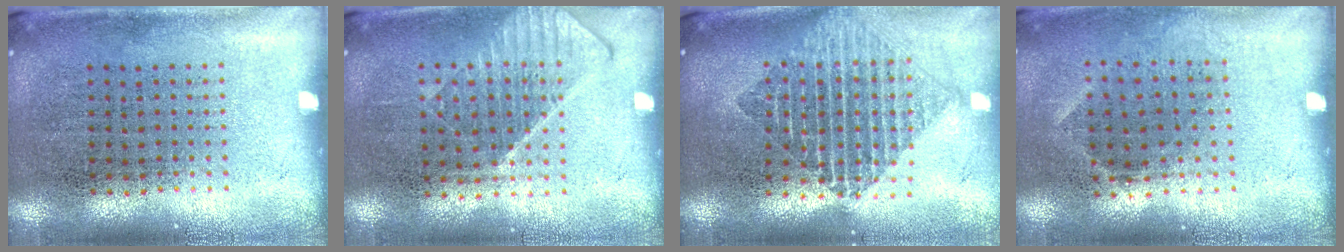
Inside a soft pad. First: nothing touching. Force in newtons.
{"total": 1.1, "press": 1.0, "slide": 0.5}
{"total": 1.9, "press": 1.6, "slide": 1.0}
{"total": 0.8, "press": 0.7, "slide": 0.5}